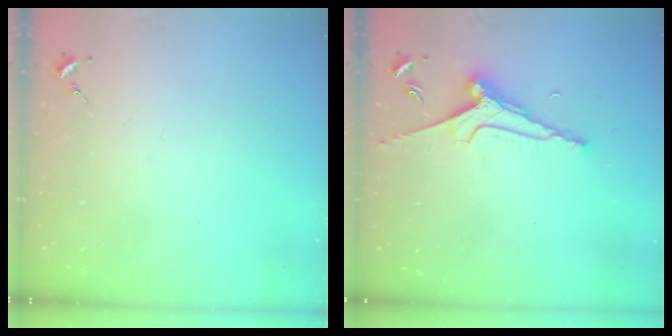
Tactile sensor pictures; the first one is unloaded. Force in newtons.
{"total": 7.5, "press": 7.4, "slide": 1.1}